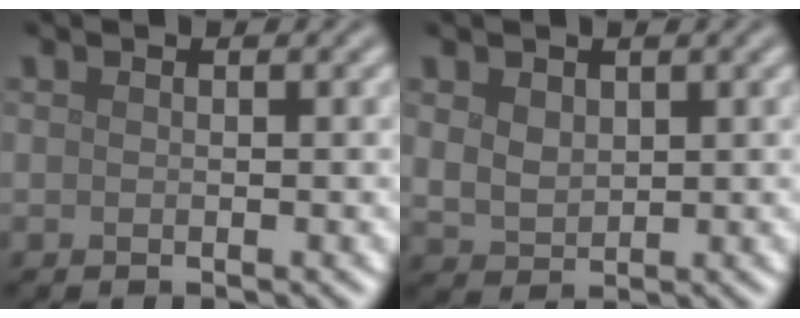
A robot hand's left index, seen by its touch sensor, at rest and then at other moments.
{"total": 2.3, "force": [1.0, 1.6, 1.3], "torque": [-0.030, -0.002, 0.022]}